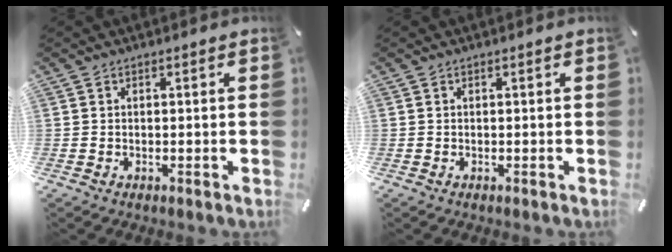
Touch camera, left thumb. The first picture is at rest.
{"total": 0.0}